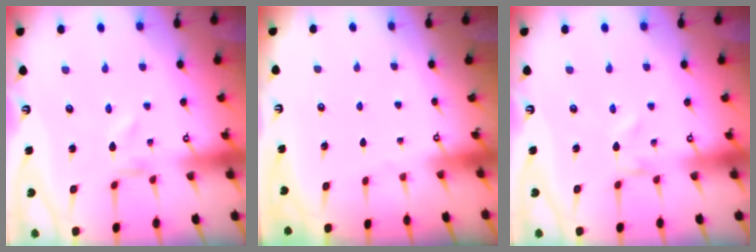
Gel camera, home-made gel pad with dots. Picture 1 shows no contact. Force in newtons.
{"total": 0.0}
{"total": 0.0}